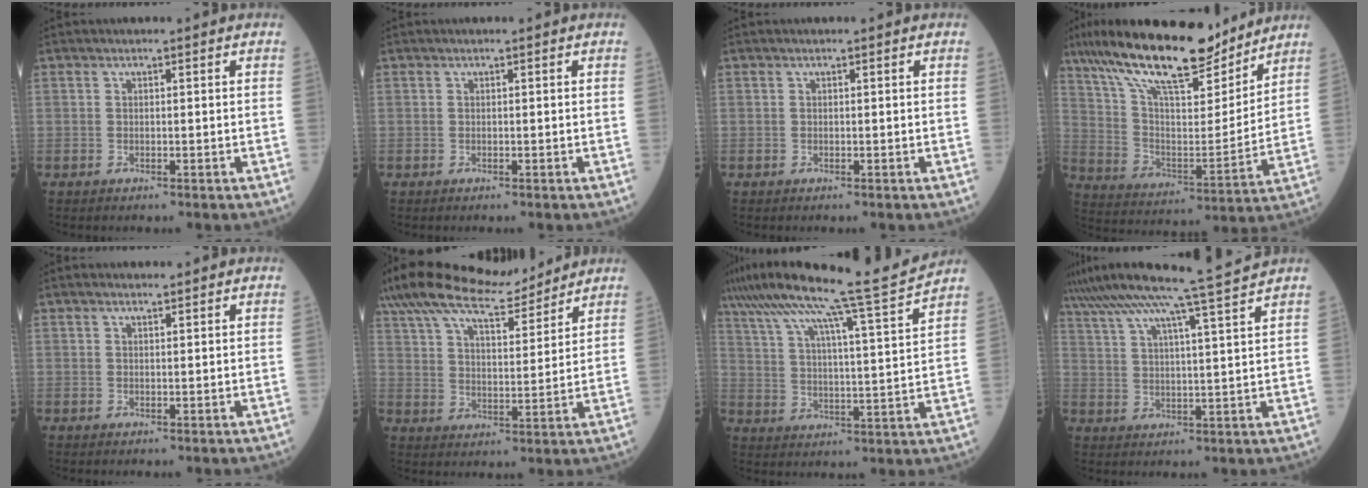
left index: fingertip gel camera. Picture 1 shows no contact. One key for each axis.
{"total": 0.0}
{"total": 0.0}
{"total": 19.3, "fx": 15.6, "fy": 4.5, "fz": 10.5, "tx": -0.191, "ty": 0.011, "tz": 0.275}
{"total": 0.9, "fx": 0.7, "fy": 0.2, "fz": 0.4, "tx": -0.014, "ty": 0.007, "tz": 0.014}
{"total": 15.0, "fx": 13.2, "fy": 2.8, "fz": 6.6, "tx": -0.129, "ty": 0.024, "tz": 0.225}
{"total": 17.9, "fx": 15.5, "fy": -2.1, "fz": 8.9, "tx": -0.162, "ty": -0.017, "tz": 0.236}
{"total": 15.2, "fx": 13.2, "fy": -2.7, "fz": 6.9, "tx": -0.127, "ty": -0.025, "tz": 0.200}